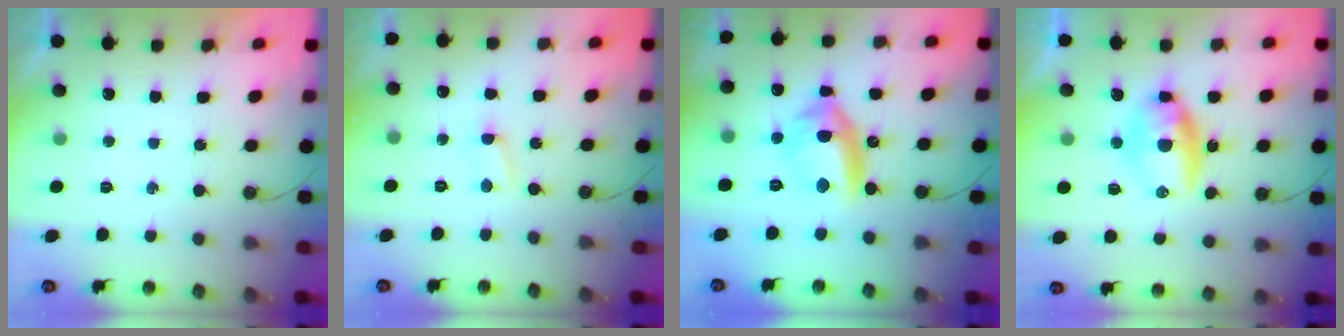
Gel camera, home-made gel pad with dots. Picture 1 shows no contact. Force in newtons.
{"total": 2.6, "press": 2.6, "slide": 0.4}
{"total": 11.4, "press": 11.4, "slide": 1.3}
{"total": 8.7, "press": 8.6, "slide": 0.8}